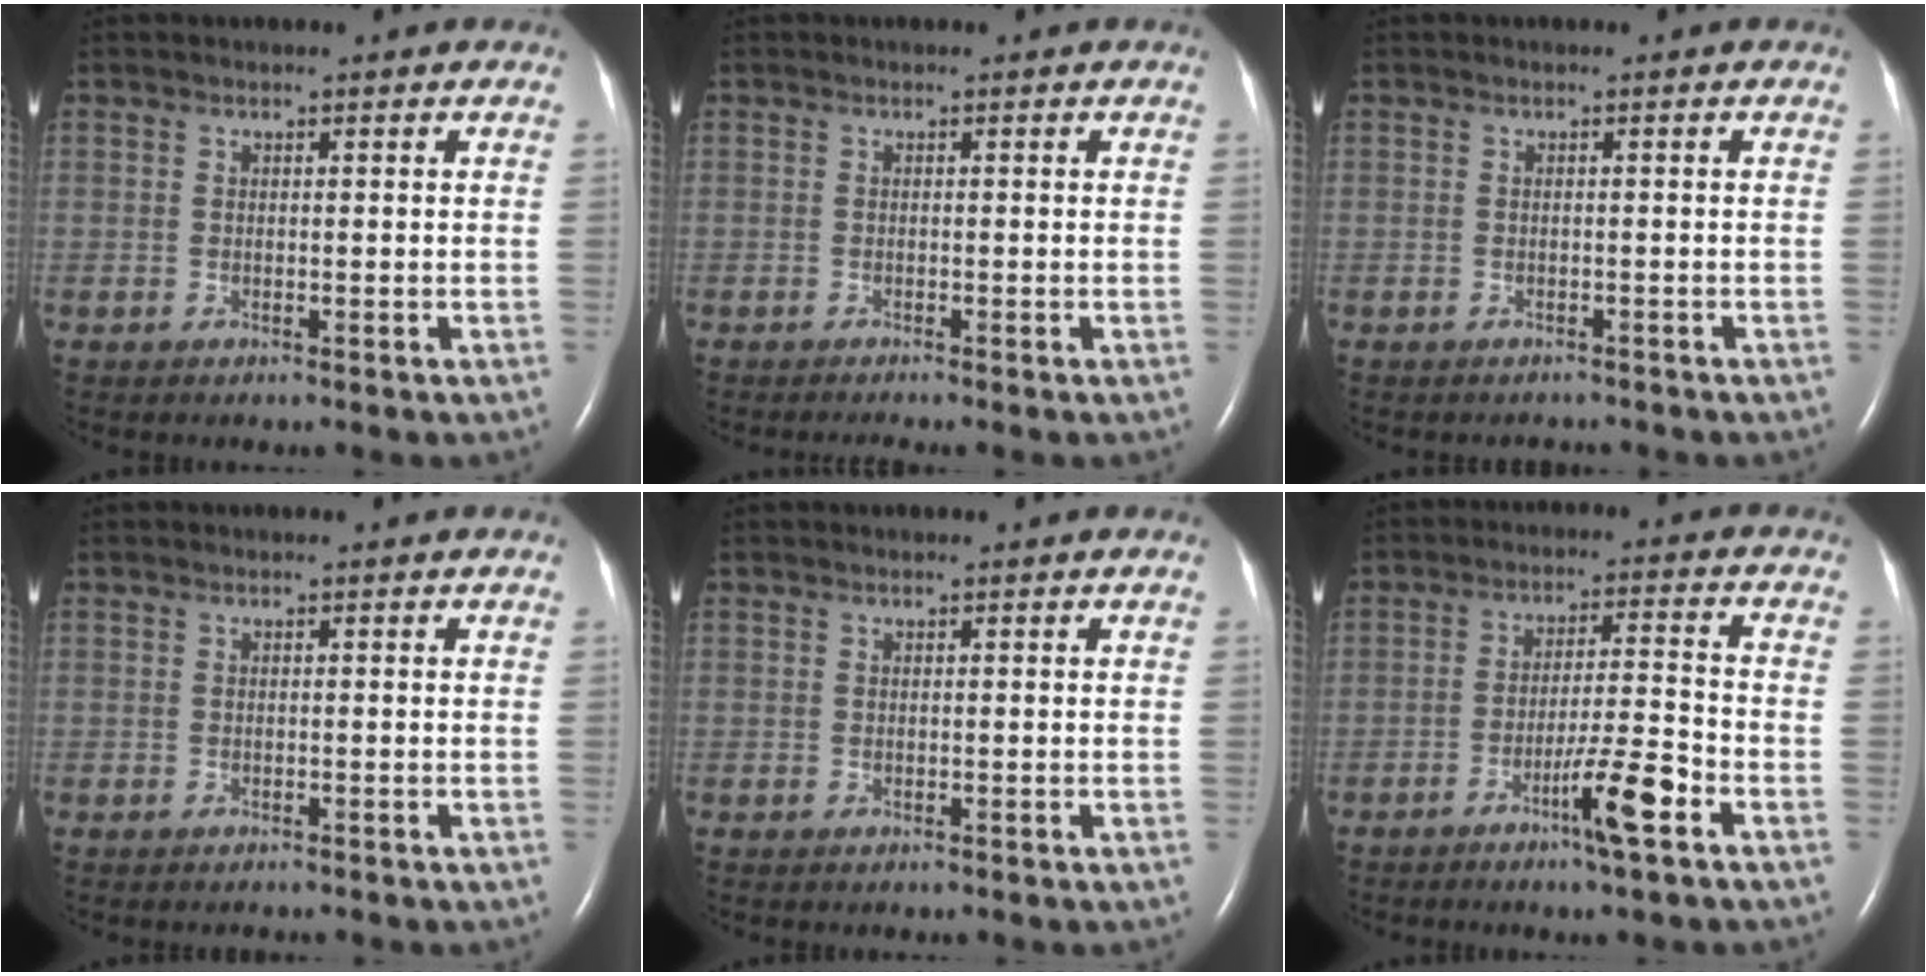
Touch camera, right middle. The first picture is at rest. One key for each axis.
{"total": 1.3, "fx": -1.1, "fy": -0.4, "fz": 0.5, "tx": -0.009, "ty": 0.000, "tz": -0.018}
{"total": 1.3, "fx": -1.2, "fy": 0.4, "fz": 0.0, "tx": -0.001, "ty": -0.002, "tz": -0.015}
{"total": 0.6, "fx": -0.6, "fy": 0.1, "fz": 0.0, "tx": -0.005, "ty": -0.002, "tz": -0.009}
{"total": 0.0}
{"total": 7.3, "fx": -4.2, "fy": -0.3, "fz": 6.0, "tx": -0.100, "ty": -0.003, "tz": -0.074}